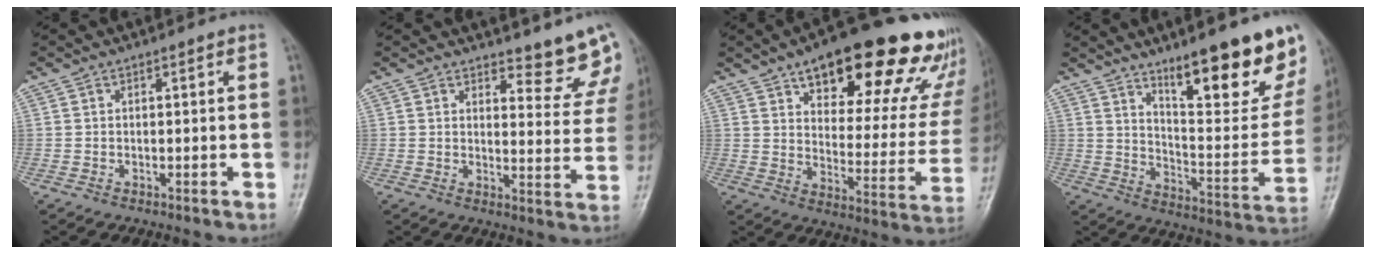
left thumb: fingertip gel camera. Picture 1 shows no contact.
{"total": 8.8, "force": [8.2, 2.6, 2.2], "torque": [0.010, -0.069, 0.088]}
{"total": 28.0, "force": [17.9, 10.5, 18.8], "torque": [-0.208, -0.060, 0.245]}
{"total": 21.1, "force": [13.8, 5.3, 15.1], "torque": [-0.173, -0.089, 0.217]}